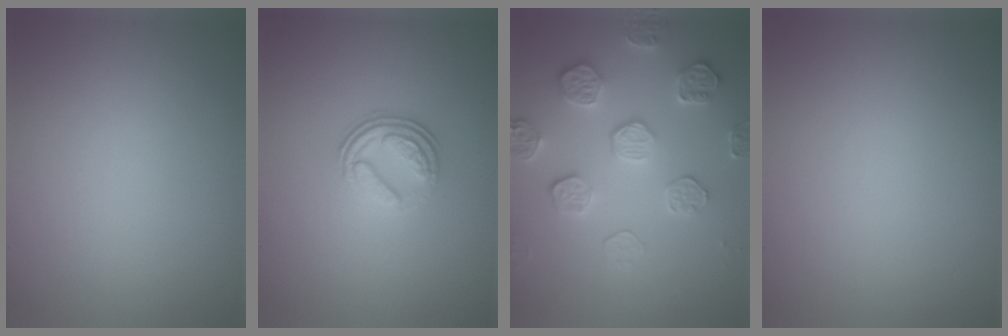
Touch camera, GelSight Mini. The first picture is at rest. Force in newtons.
{"total": 3.7, "press": 2.6, "slide": 2.6}
{"total": 4.2, "press": 3.9, "slide": 1.6}
{"total": 0.0}